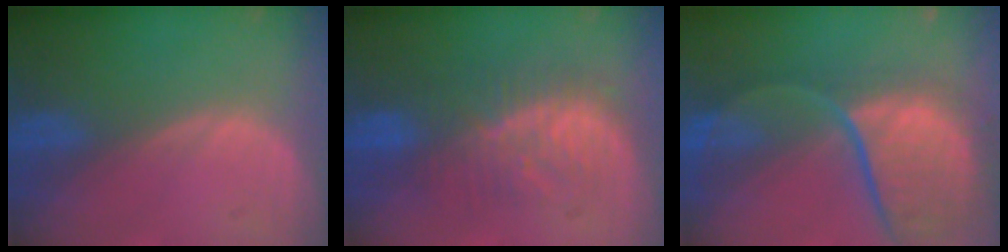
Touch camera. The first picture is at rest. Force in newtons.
{"total": 8.2, "press": 8.0, "slide": 1.6}
{"total": 11.9, "press": 9.9, "slide": 6.7}